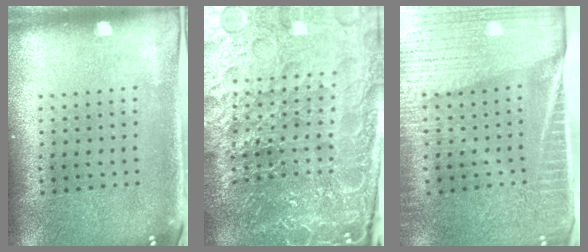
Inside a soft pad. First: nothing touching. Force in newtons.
{"total": 6.7, "press": 6.0, "slide": 3.1}
{"total": 4.1, "press": 3.7, "slide": 1.8}